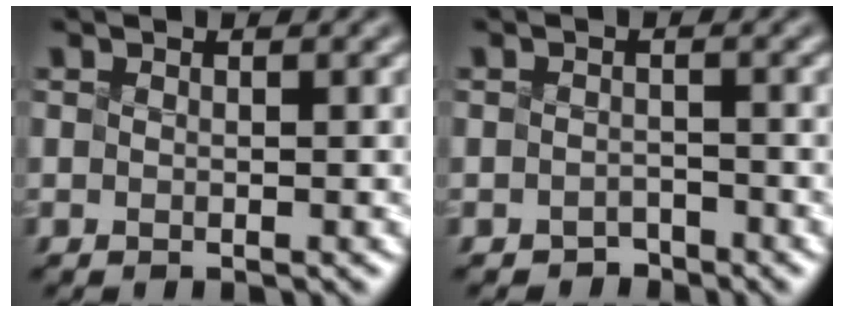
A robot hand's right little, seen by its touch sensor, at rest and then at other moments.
{"total": 1.3, "force": [-1.1, 0.6, 0.1], "torque": [0.001, 0.006, -0.021]}